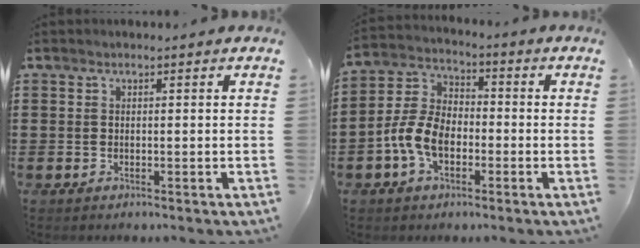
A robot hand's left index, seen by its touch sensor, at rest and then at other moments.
{"total": 7.3, "force": [-2.8, 4.5, 5.1], "torque": [-0.131, 0.006, -0.062]}